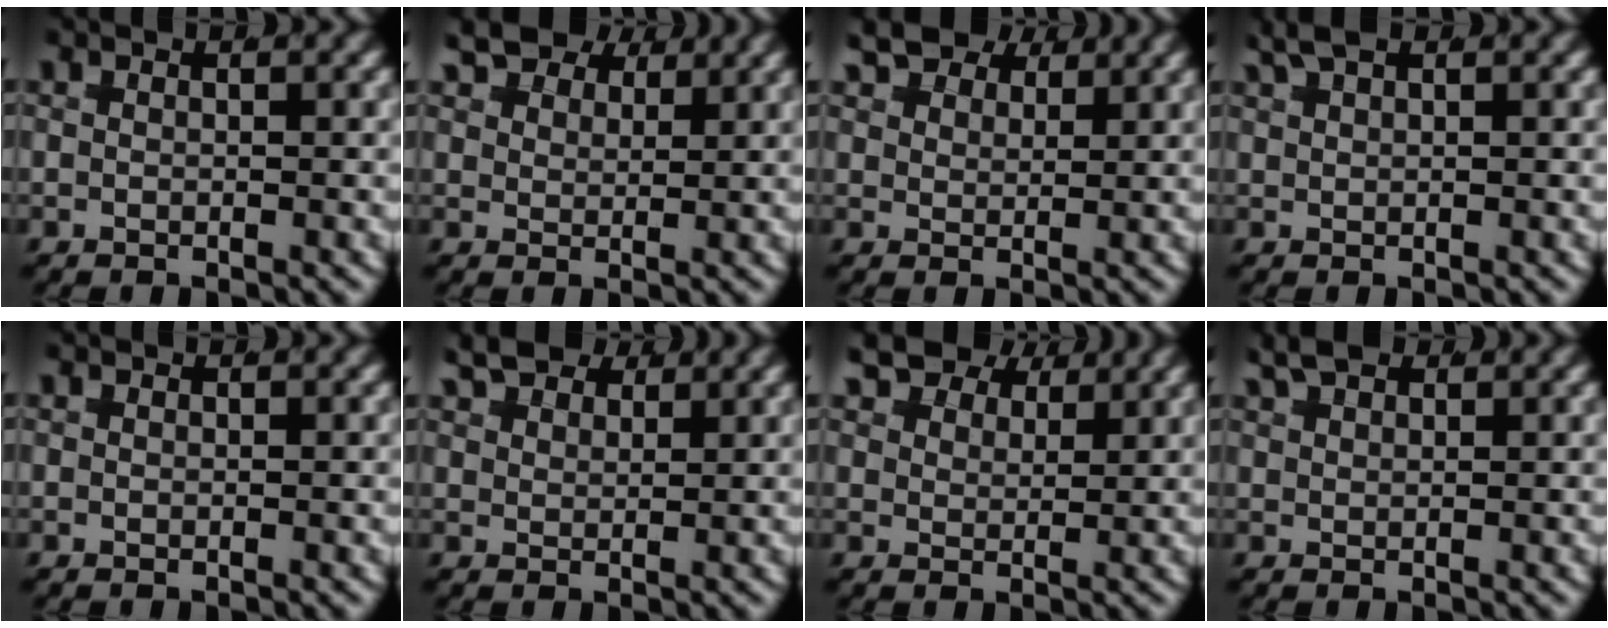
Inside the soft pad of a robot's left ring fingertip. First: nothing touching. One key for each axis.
{"total": 5.5, "fx": 4.1, "fy": 2.7, "fz": 2.4, "tx": -0.038, "ty": 0.003, "tz": 0.061}
{"total": 5.0, "fx": 3.8, "fy": 2.3, "fz": 2.2, "tx": -0.035, "ty": 0.002, "tz": 0.058}
{"total": 1.5, "fx": 1.4, "fy": 0.2, "fz": 0.6, "tx": -0.019, "ty": 0.002, "tz": 0.027}
{"total": 0.0}
{"total": 2.9, "fx": 2.4, "fy": 1.1, "fz": 1.1, "tx": -0.022, "ty": -0.005, "tz": 0.043}
{"total": 6.8, "fx": 4.8, "fy": 3.7, "fz": 3.1, "tx": -0.045, "ty": 0.008, "tz": 0.068}
{"total": 1.8, "fx": 1.7, "fy": 0.4, "fz": 0.6, "tx": -0.018, "ty": -0.001, "tz": 0.034}